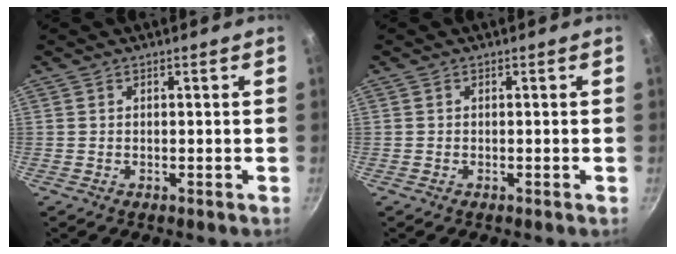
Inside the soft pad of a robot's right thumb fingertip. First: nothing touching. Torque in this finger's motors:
{"motor_torque": [0.23, 0.02, -0.48, 0.10, 0.01]}